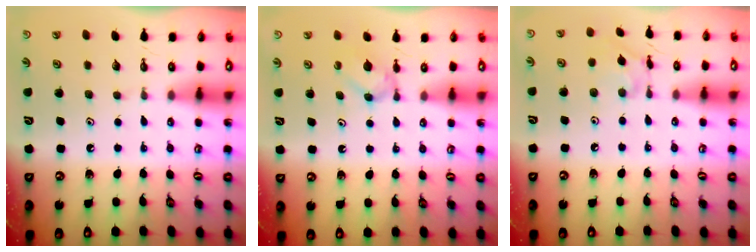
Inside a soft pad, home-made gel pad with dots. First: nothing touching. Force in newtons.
{"total": 3.0, "press": 2.9, "slide": 0.5}
{"total": 7.3, "press": 7.2, "slide": 0.4}